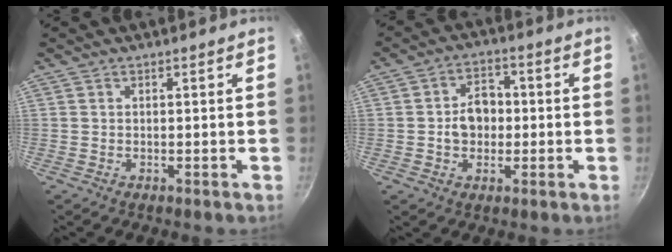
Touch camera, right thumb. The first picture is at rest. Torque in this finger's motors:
{"motor_torque": [0.19, 0.19, -0.02, 0.04, 0.06]}